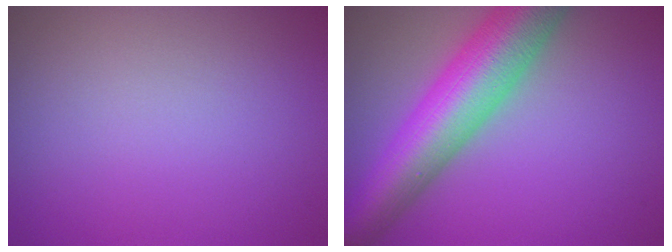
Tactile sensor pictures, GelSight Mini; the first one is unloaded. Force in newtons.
{"total": 9.9, "press": 9.9, "slide": 0.4}